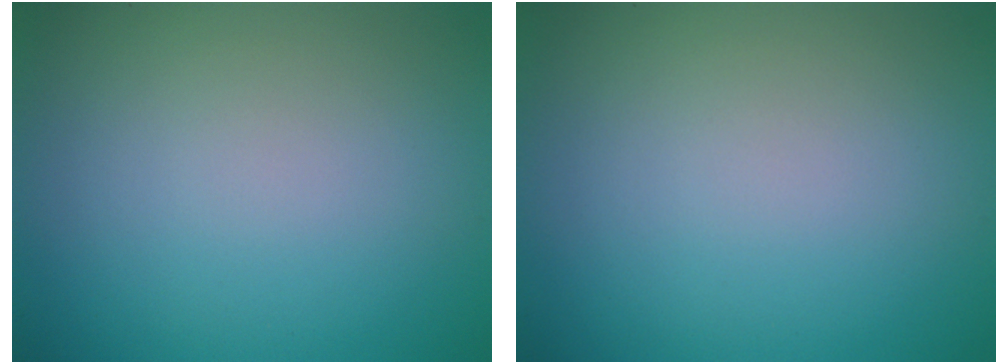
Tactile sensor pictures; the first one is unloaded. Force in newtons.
{"total": 0.0}